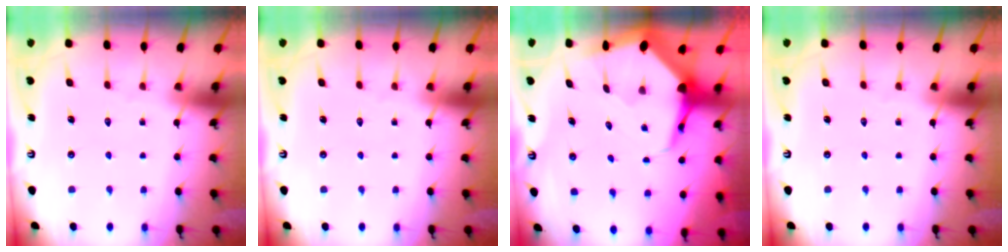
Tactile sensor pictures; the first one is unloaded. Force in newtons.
{"total": 0.0}
{"total": 7.8, "press": 7.8, "slide": 0.8}
{"total": 0.0}